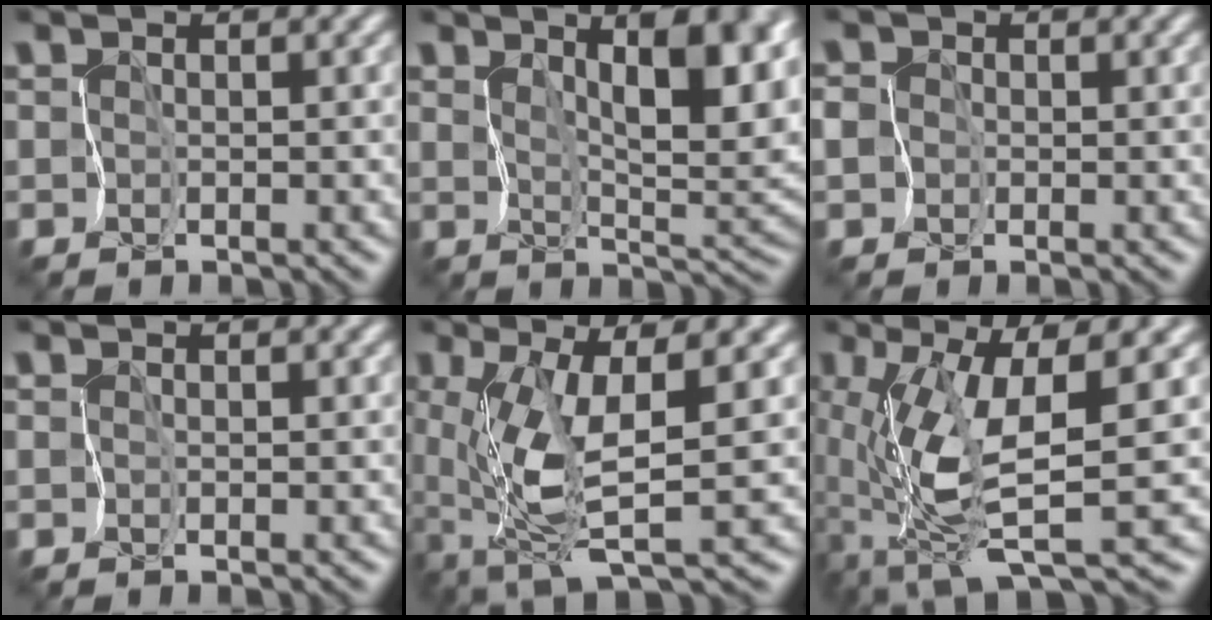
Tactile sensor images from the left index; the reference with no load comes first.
{"total": 8.7, "force": [3.8, 3.0, 7.3], "torque": [-0.088, -0.001, 0.054]}
{"total": 2.5, "force": [-0.1, 2.4, 0.9], "torque": [-0.013, 0.011, -0.015]}
{"total": 0.0}
{"total": 6.8, "force": [-0.6, 1.6, 6.6], "torque": [-0.138, -0.009, -0.011]}
{"total": 8.8, "force": [-1.6, 2.3, 8.4], "torque": [-0.172, -0.012, -0.028]}